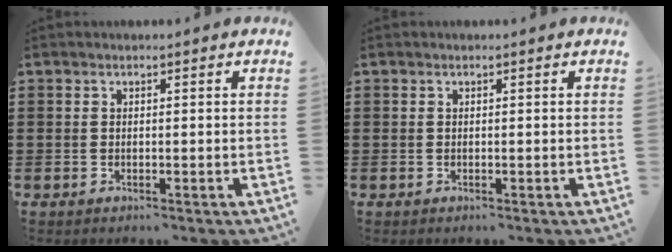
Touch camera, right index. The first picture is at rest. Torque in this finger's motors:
{"motor_torque": [0.00, 0.00, 0.00, 0.00]}